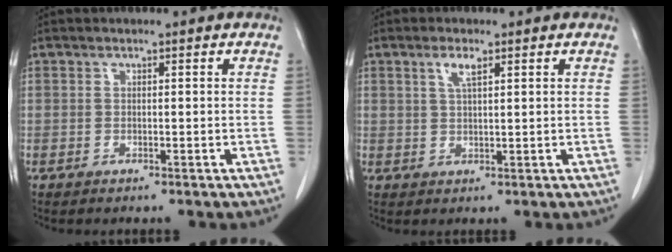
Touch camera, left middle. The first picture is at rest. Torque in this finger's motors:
{"motor_torque": [0.09, 0.03, -0.12, 0.01]}